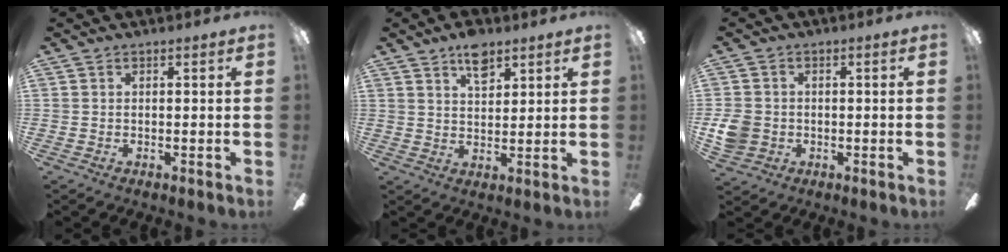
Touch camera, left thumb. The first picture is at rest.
{"total": 7.1, "force": [4.6, 3.5, 4.0], "torque": [-0.058, -0.018, 0.080]}
{"total": 6.1, "force": [-0.9, 5.4, 2.5], "torque": [-0.059, 0.011, -0.013]}